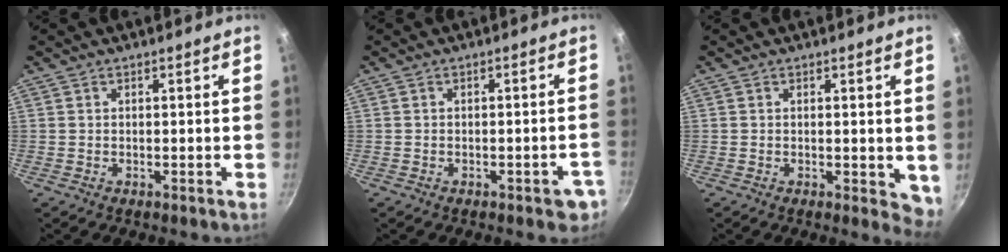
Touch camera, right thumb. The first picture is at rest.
{"total": 4.4, "force": [-2.1, 2.0, 3.3], "torque": [-0.021, 0.021, -0.015]}
{"total": 4.3, "force": [0.2, 2.0, 3.8], "torque": [-0.042, -0.010, 0.003]}